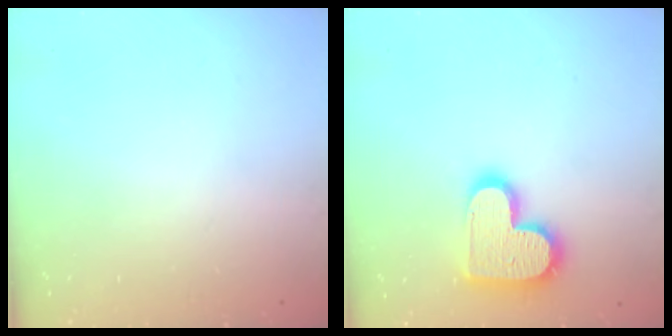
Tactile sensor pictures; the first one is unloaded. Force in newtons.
{"total": 16.0, "press": 16.0, "slide": 1.1}